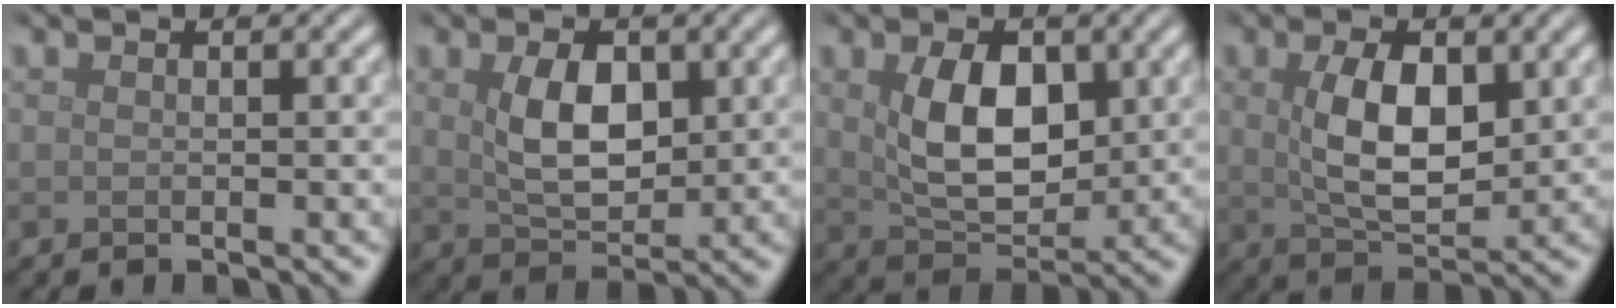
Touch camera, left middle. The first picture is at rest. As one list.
[{"total": 4.7, "force": [1.1, 2.8, 3.7], "torque": [-0.075, -0.003, 0.023]}, {"total": 6.2, "force": [1.2, 3.7, 4.8], "torque": [-0.092, -0.004, 0.027]}, {"total": 5.9, "force": [1.1, 3.0, 5.0], "torque": [-0.099, -0.002, 0.025]}]